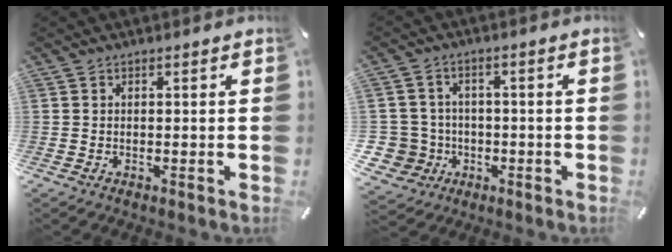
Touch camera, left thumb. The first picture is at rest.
{"total": 7.1, "force": [-1.7, 6.9, 1.1], "torque": [-0.058, 0.011, -0.028]}